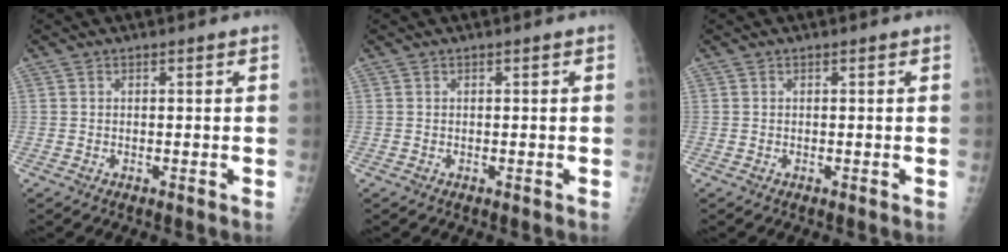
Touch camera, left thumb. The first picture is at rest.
{"total": 0.0}
{"total": 0.0}